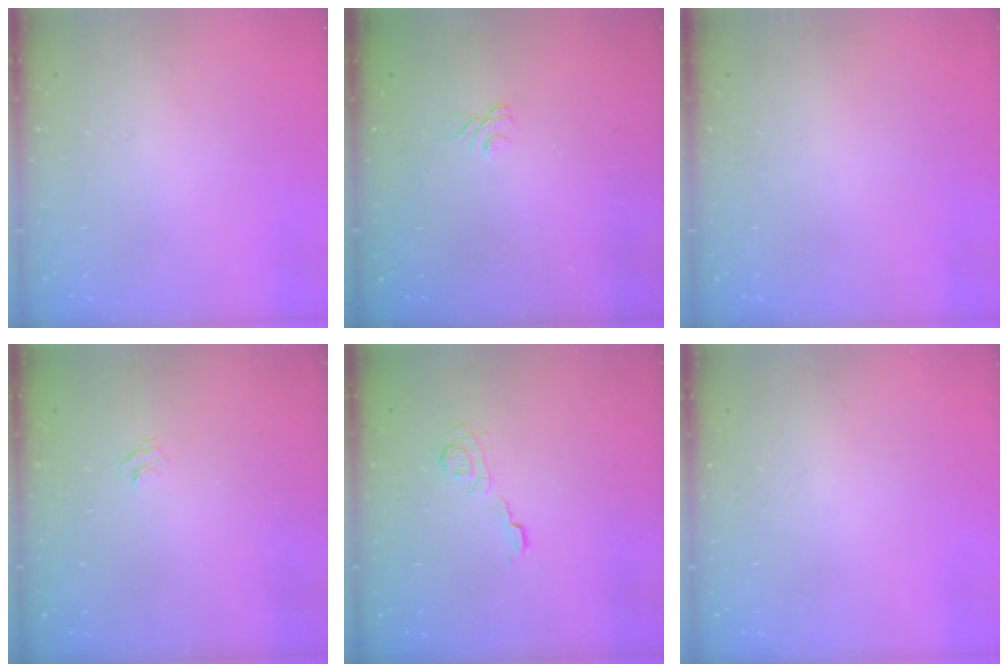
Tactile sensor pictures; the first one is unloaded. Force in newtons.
{"total": 1.9, "press": 1.5, "slide": 1.1}
{"total": 0.0}
{"total": 2.7, "press": 2.5, "slide": 0.9}
{"total": 5.2, "press": 5.2, "slide": 0.4}
{"total": 0.0}